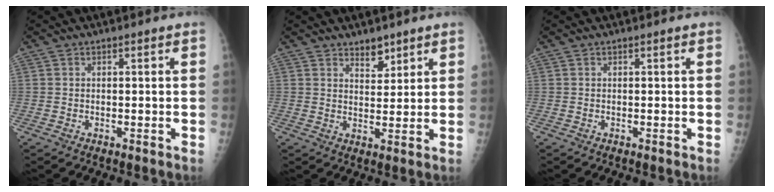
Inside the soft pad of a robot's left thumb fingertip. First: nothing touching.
{"total": 3.9, "force": [3.0, 2.0, 1.6], "torque": [-0.006, -0.023, 0.050]}
{"total": 0.0}